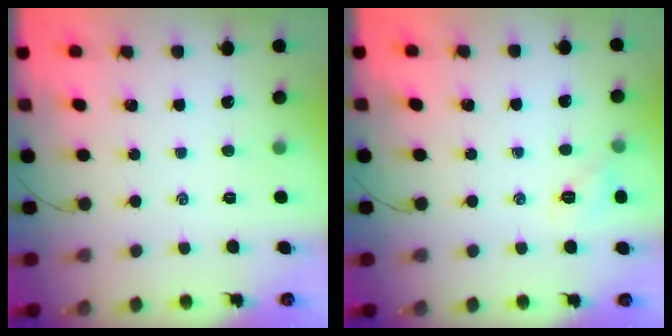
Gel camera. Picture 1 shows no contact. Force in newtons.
{"total": 5.6, "press": 5.4, "slide": 1.5}